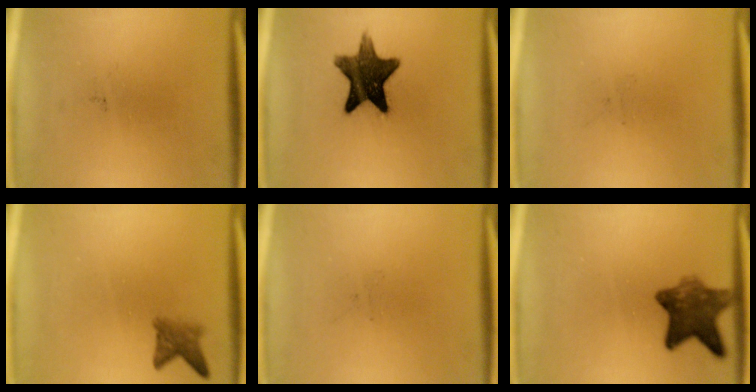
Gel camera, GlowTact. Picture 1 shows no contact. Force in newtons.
{"total": 13.1}
{"total": 0.0}
{"total": 2.5}
{"total": 0.0}
{"total": 8.2}